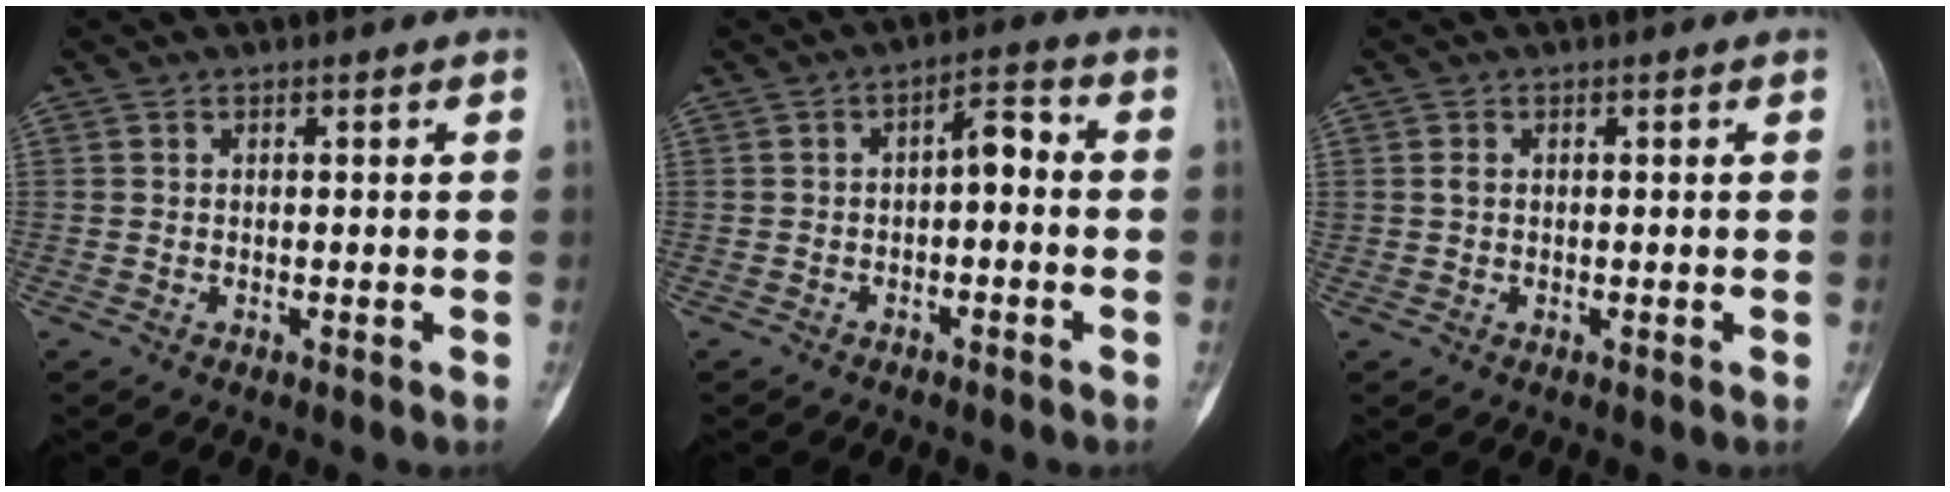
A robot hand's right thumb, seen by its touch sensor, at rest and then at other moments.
{"total": 4.6, "force": [-0.7, 2.2, 4.0], "torque": [-0.051, 0.031, -0.020]}
{"total": 1.0, "force": [0.2, 0.7, 0.6], "torque": [-0.008, 0.001, 0.005]}